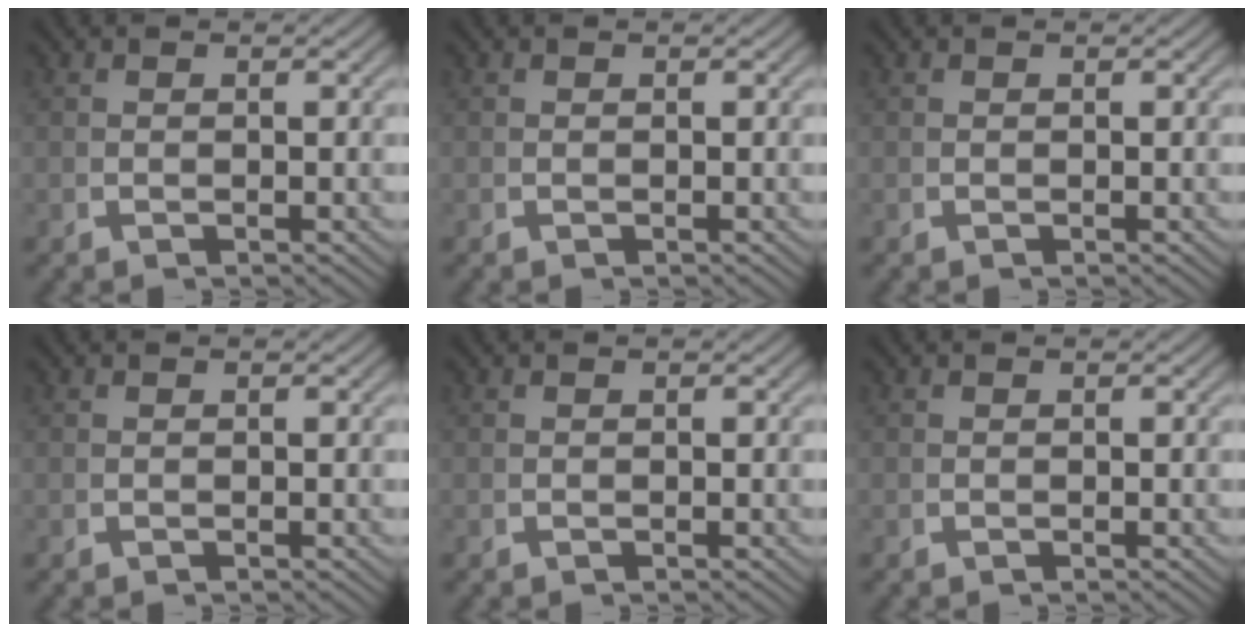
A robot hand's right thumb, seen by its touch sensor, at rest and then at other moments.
{"total": 0.0}
{"total": 0.0}
{"total": 0.0}
{"total": 0.0}
{"total": 0.0}